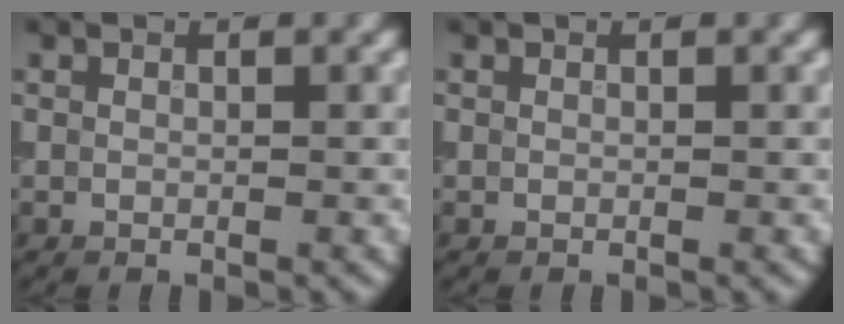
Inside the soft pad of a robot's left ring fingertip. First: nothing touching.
{"total": 0.0}